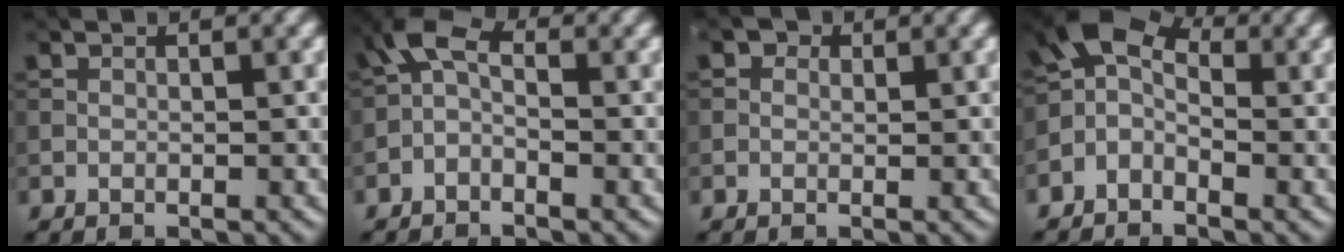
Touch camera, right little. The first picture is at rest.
{"total": 3.1, "force": [-0.9, 1.7, 2.4], "torque": [-0.049, 0.010, -0.033]}
{"total": 1.4, "force": [0.8, 1.0, 0.5], "torque": [-0.009, -0.002, 0.003]}
{"total": 4.6, "force": [-1.1, 3.3, 3.0], "torque": [-0.045, 0.019, -0.041]}